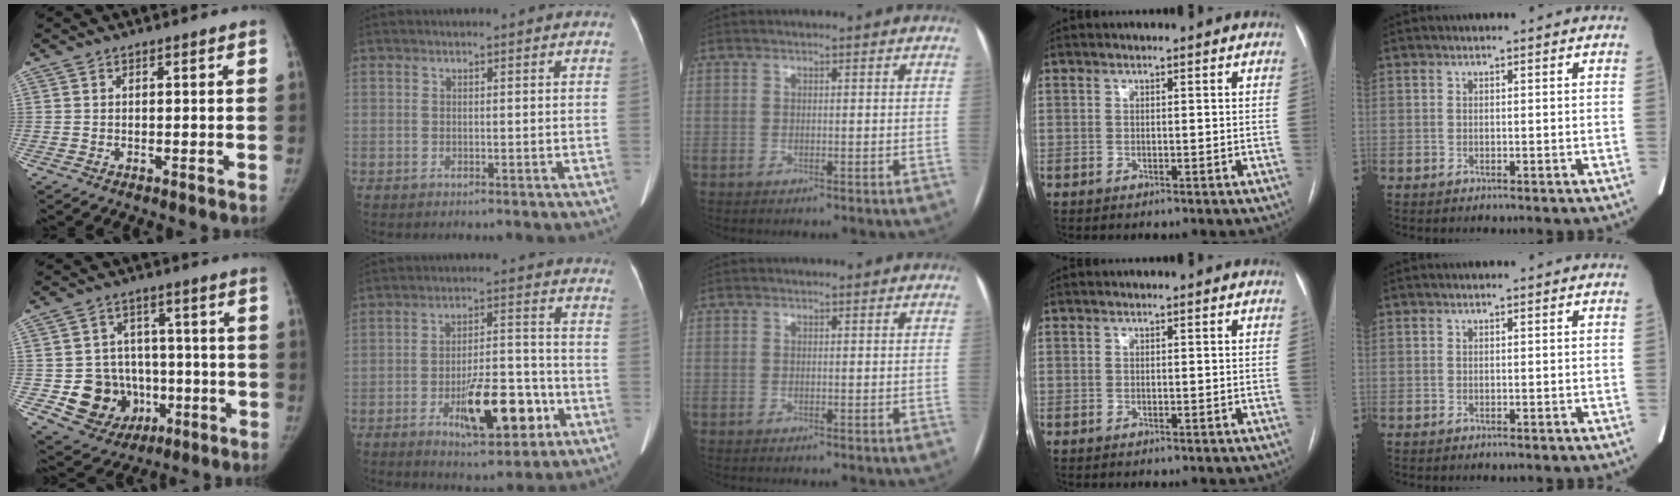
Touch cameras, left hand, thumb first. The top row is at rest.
{"thumb": {"total": 13.4, "force": [-3.4, 11.7, 5.5], "torque": [-0.052, 0.025, -0.037]}, "index": {"total": 12.4, "force": [-5.2, 4.1, 10.4], "torque": [-0.165, 0.011, -0.074]}, "middle": {"total": 0.7, "force": [0.7, 0.2, 0.1], "torque": [-0.006, 0.003, 0.006]}}